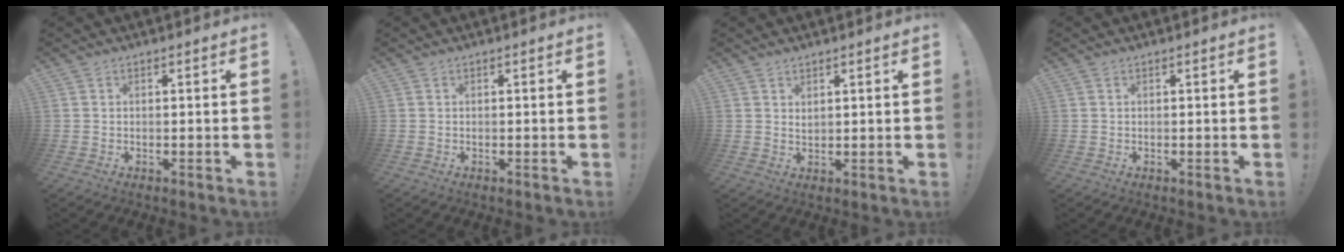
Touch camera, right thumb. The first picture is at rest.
{"total": 0.0}
{"total": 1.7, "force": [1.5, 0.5, 0.6], "torque": [0.001, -0.009, 0.026]}
{"total": 0.0}